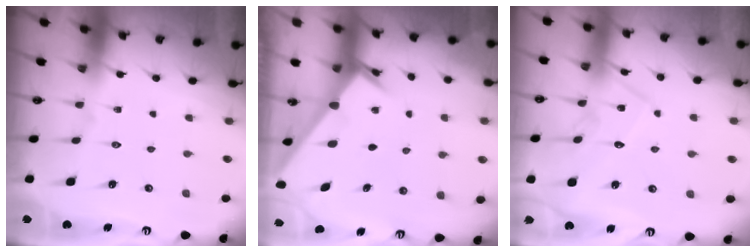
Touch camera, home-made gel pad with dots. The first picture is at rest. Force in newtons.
{"total": 2.1, "press": 2.1, "slide": 0.3}
{"total": 9.9, "press": 9.9, "slide": 0.2}